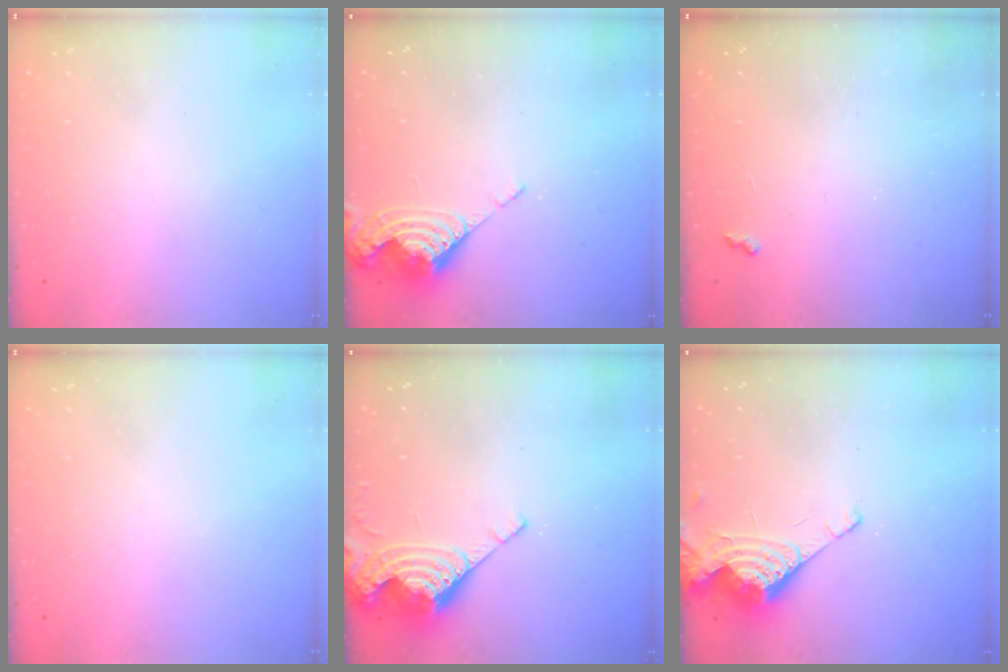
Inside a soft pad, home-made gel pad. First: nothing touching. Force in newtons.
{"total": 8.5, "press": 8.5, "slide": 0.9}
{"total": 2.7, "press": 2.7, "slide": 0.5}
{"total": 0.0}
{"total": 8.5, "press": 8.4, "slide": 0.8}
{"total": 9.0, "press": 9.0, "slide": 0.2}